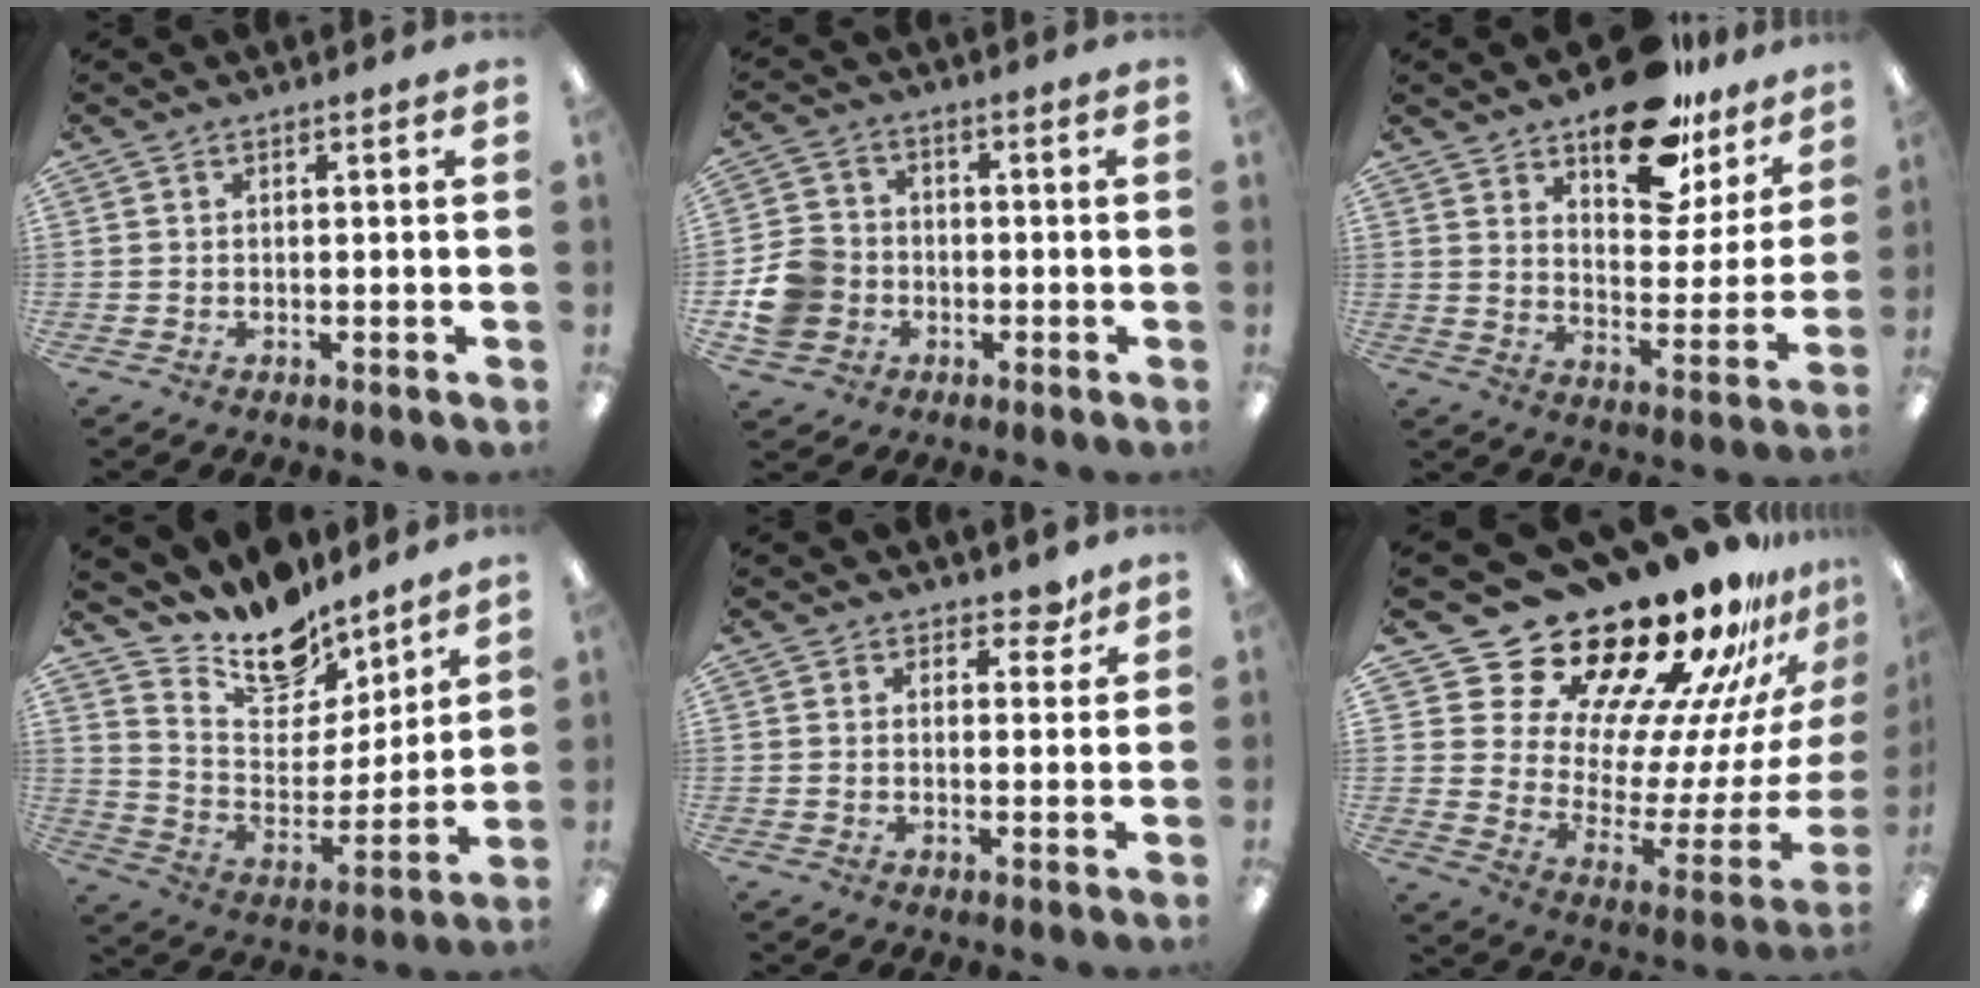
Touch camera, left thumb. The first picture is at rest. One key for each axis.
{"total": 9.0, "fx": -2.4, "fy": 8.1, "fz": 3.2, "tx": -0.068, "ty": 0.026, "tz": -0.042}
{"total": 16.8, "fx": 12.7, "fy": 7.8, "fz": 7.6, "tx": -0.105, "ty": -0.081, "tz": 0.224}
{"total": 14.2, "fx": 12.0, "fy": 6.6, "fz": 3.7, "tx": -0.074, "ty": -0.099, "tz": 0.217}
{"total": 3.9, "fx": 3.0, "fy": 2.1, "fz": 1.2, "tx": 0.002, "ty": -0.017, "tz": 0.050}
{"total": 25.1, "fx": 20.9, "fy": 10.7, "fz": 9.1, "tx": -0.122, "ty": -0.183, "tz": 0.383}